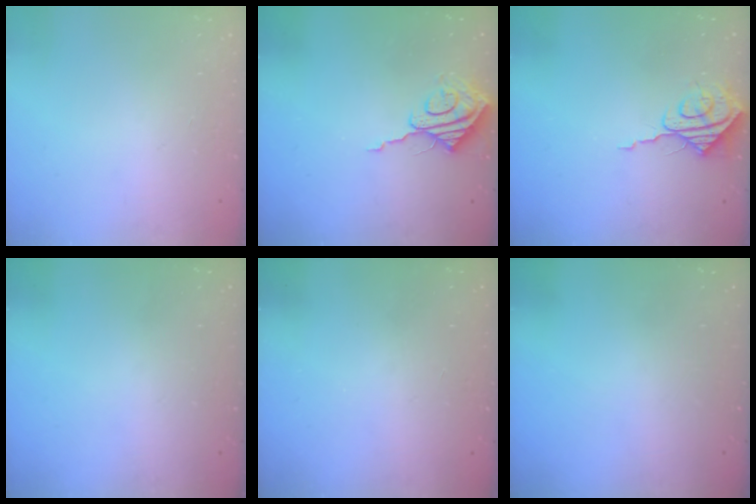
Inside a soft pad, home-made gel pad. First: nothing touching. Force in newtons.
{"total": 8.6, "press": 8.5, "slide": 0.5}
{"total": 7.6, "press": 7.6, "slide": 0.8}
{"total": 0.0}
{"total": 0.0}
{"total": 0.0}